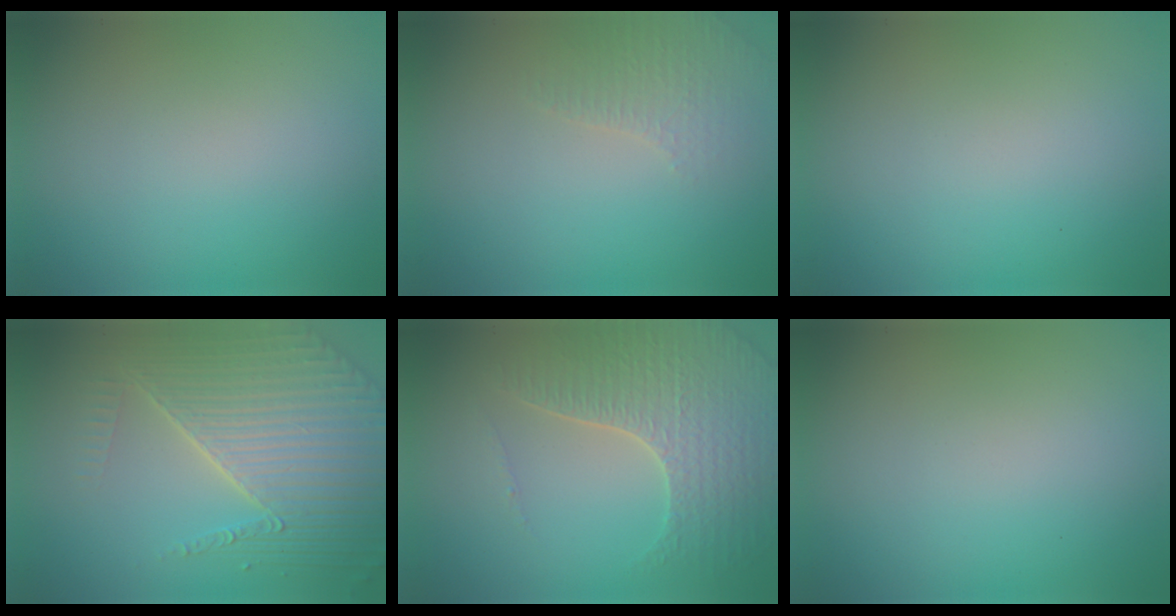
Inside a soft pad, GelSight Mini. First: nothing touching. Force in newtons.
{"total": 2.0, "press": 1.9, "slide": 0.5}
{"total": 0.0}
{"total": 7.2, "press": 5.5, "slide": 4.6}
{"total": 4.9, "press": 4.4, "slide": 2.3}
{"total": 0.0}